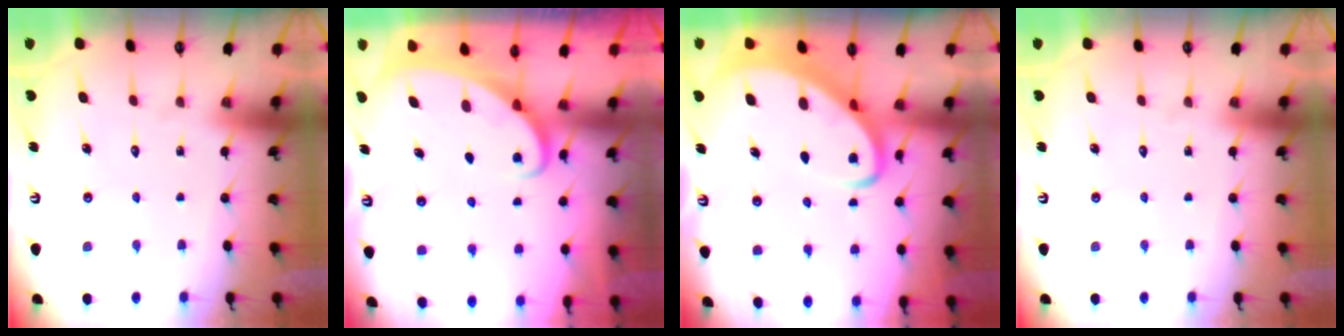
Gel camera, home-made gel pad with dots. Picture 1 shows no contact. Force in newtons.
{"total": 2.0, "press": 2.0, "slide": 0.1}
{"total": 4.7, "press": 4.7, "slide": 0.6}
{"total": 0.0}